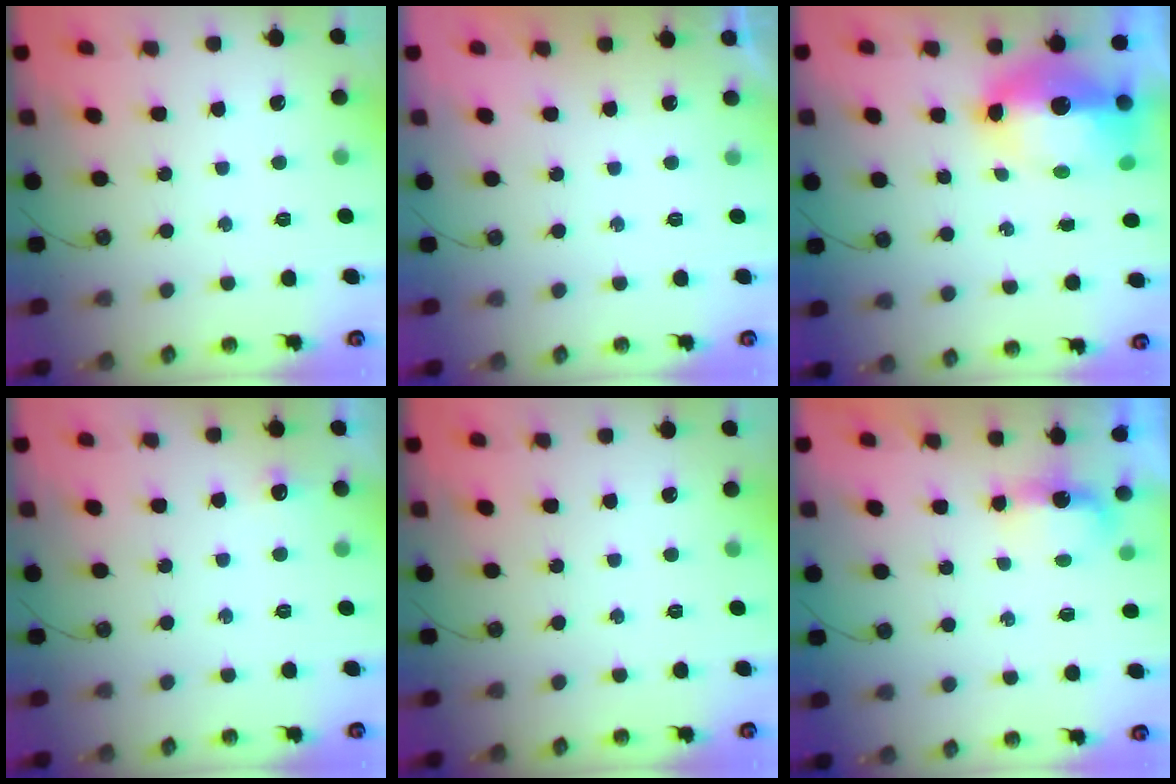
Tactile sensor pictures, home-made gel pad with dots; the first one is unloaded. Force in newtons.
{"total": 0.0}
{"total": 10.6, "press": 10.6, "slide": 1.1}
{"total": 4.7, "press": 4.6, "slide": 1.3}
{"total": 0.0}
{"total": 3.8, "press": 3.7, "slide": 0.6}